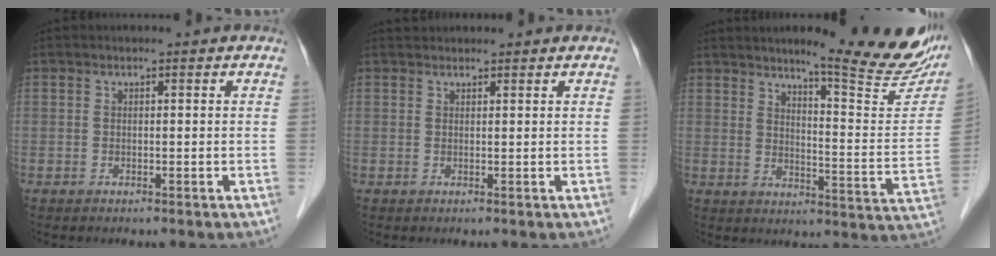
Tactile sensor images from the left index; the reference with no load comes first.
{"total": 1.6, "force": [1.5, 0.4, 0.0], "torque": [-0.004, 0.020, 0.029]}
{"total": 18.2, "force": [15.0, 1.1, 10.3], "torque": [-0.126, -0.063, 0.183]}